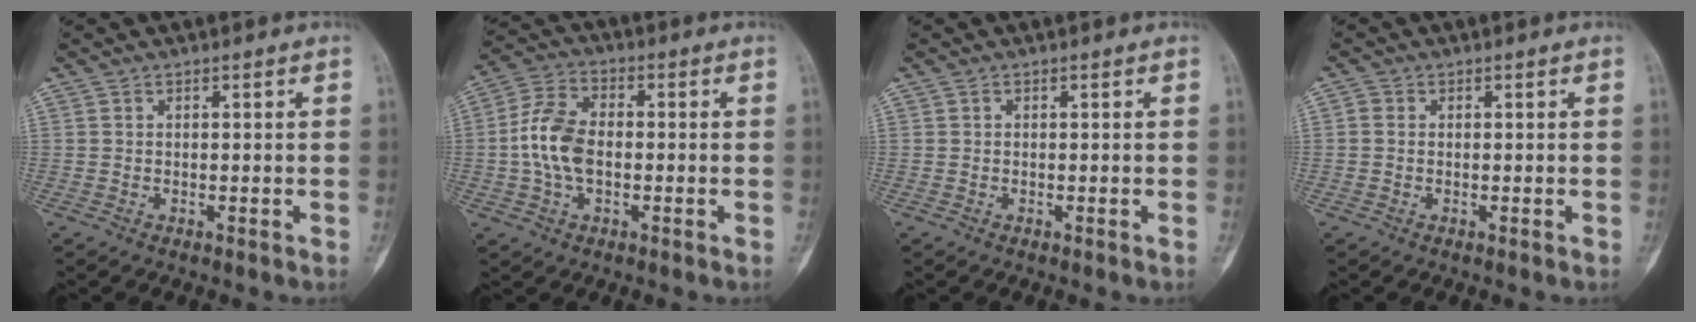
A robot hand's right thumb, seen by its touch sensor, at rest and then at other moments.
{"total": 9.9, "force": [-0.9, 6.2, 7.7], "torque": [-0.151, 0.024, -0.023]}
{"total": 0.0}
{"total": 1.2, "force": [0.0, 1.1, 0.6], "torque": [-0.007, 0.002, -0.002]}